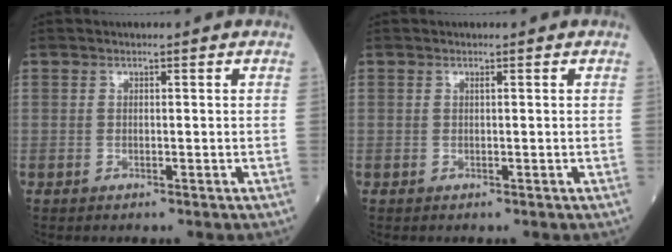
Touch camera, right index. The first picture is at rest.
{"total": 0.0}